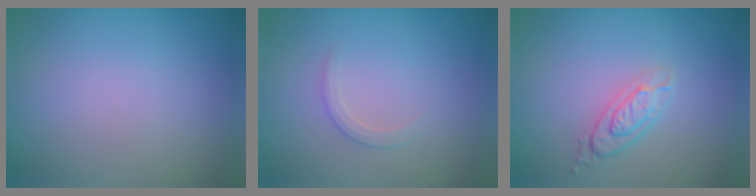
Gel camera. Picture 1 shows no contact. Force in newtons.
{"total": 1.3, "press": 1.3, "slide": 0.1}
{"total": 2.9, "press": 2.2, "slide": 1.9}